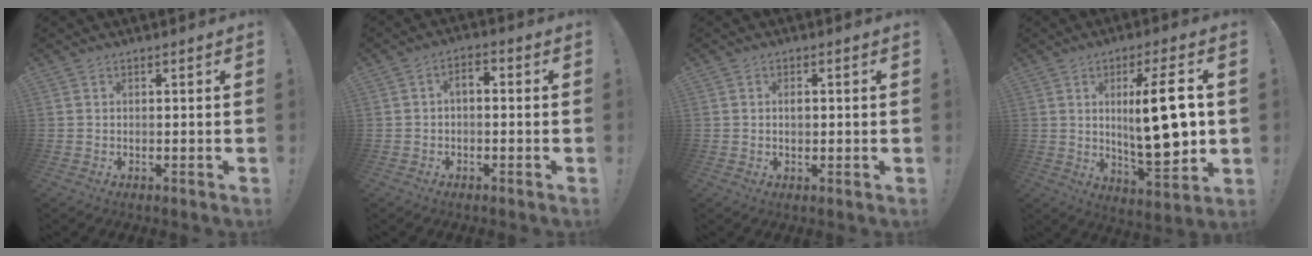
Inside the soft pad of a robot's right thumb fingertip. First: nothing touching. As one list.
[{"total": 3.0, "force": [-0.7, 1.6, 2.4], "torque": [-0.037, 0.007, -0.017]}, {"total": 1.7, "force": [-0.1, 0.8, 1.5], "torque": [-0.016, 0.000, -0.006]}, {"total": 18.1, "force": [2.1, 4.6, 17.4], "torque": [-0.268, -0.019, 0.023]}]